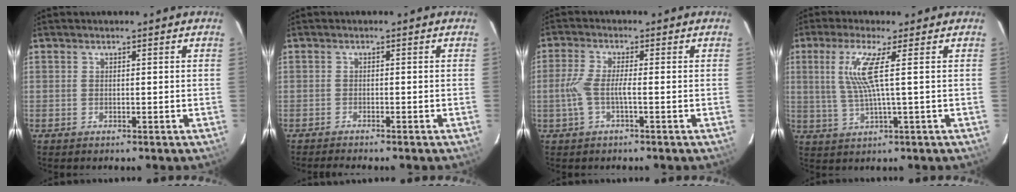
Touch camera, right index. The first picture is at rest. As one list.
[{"total": 3.1, "force": [-2.8, 0.1, 1.3], "torque": [-0.033, -0.009, -0.046]}, {"total": 4.7, "force": [-1.3, 0.4, 4.5], "torque": [-0.103, -0.001, -0.024]}, {"total": 6.9, "force": [1.6, -0.9, 6.6], "torque": [-0.128, -0.004, 0.038]}]